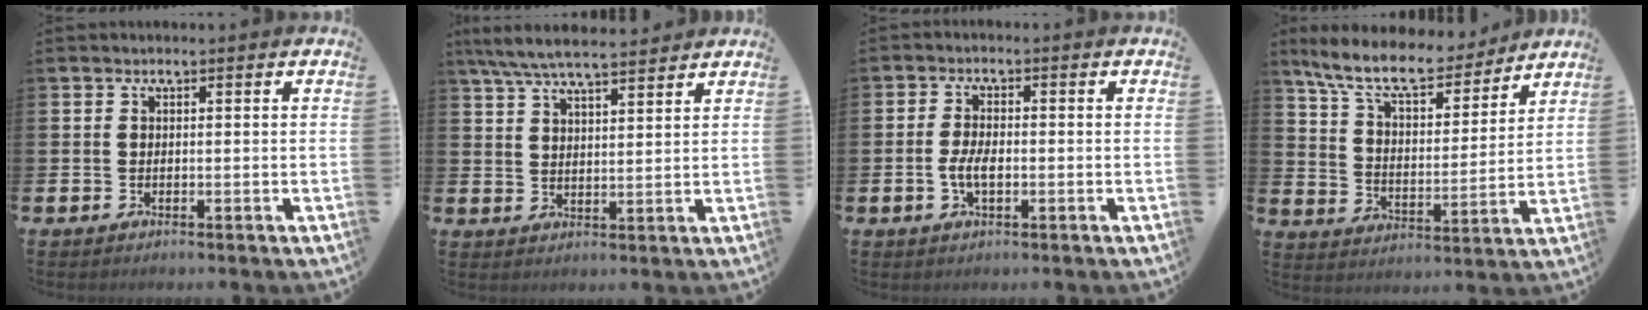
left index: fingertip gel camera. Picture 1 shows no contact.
{"total": 6.9, "force": [6.4, 0.8, 2.4], "torque": [-0.061, -0.025, 0.116]}
{"total": 3.1, "force": [-0.7, 1.4, 2.7], "torque": [-0.050, 0.003, -0.012]}
{"total": 10.6, "force": [9.5, 2.7, 4.0], "torque": [-0.115, -0.055, 0.166]}